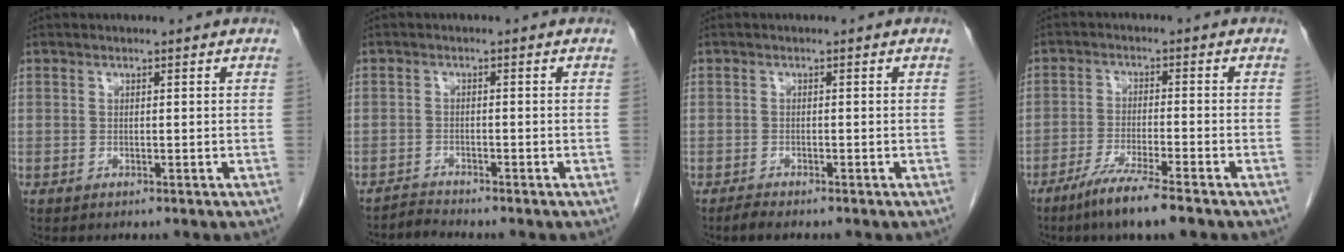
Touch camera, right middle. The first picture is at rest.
{"total": 1.8, "force": [-1.6, -0.4, -0.7], "torque": [0.020, -0.012, -0.029]}
{"total": 1.3, "force": [-1.2, 0.1, 0.6], "torque": [-0.019, -0.003, -0.023]}
{"total": 7.2, "force": [-5.1, -0.1, 5.1], "torque": [-0.094, -0.019, -0.090]}